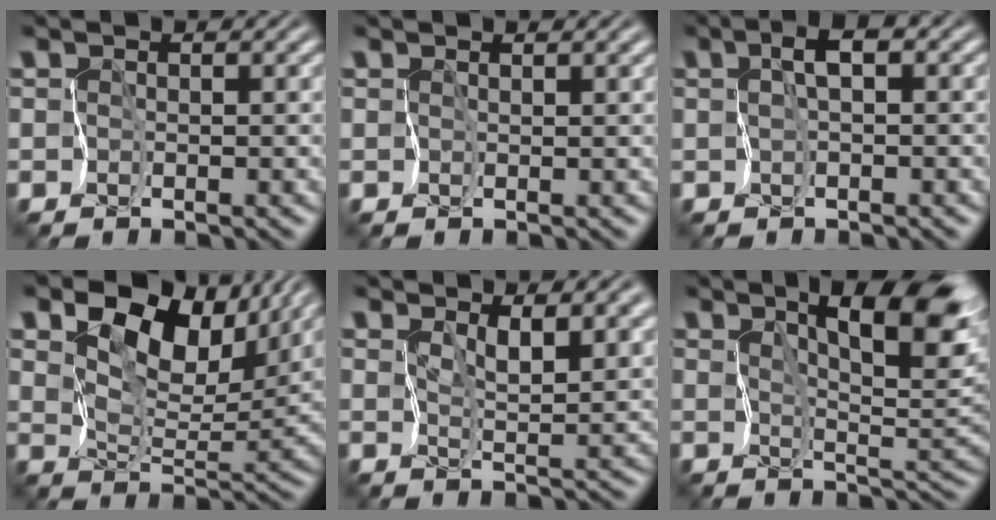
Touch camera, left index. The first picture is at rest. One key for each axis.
{"total": 1.3, "fx": 0.9, "fy": 0.2, "fz": 0.9, "tx": -0.008, "ty": 0.002, "tz": 0.020}
{"total": 2.3, "fx": 0.2, "fy": 0.8, "fz": 2.1, "tx": -0.037, "ty": 0.011, "tz": -0.001}
{"total": 9.3, "fx": 5.4, "fy": 4.8, "fz": 5.9, "tx": -0.104, "ty": -0.004, "tz": 0.094}
{"total": 4.0, "fx": 2.6, "fy": 1.1, "fz": 2.8, "tx": -0.053, "ty": -0.007, "tz": 0.053}
{"total": 9.4, "fx": 4.7, "fy": 2.5, "fz": 7.8, "tx": -0.117, "ty": 0.003, "tz": 0.080}